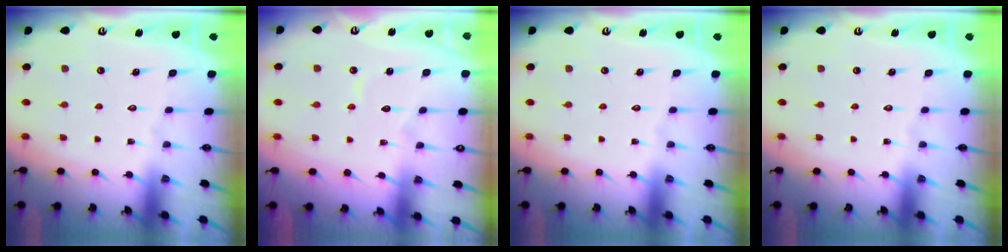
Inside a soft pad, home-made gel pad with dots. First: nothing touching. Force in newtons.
{"total": 5.6, "press": 5.6, "slide": 0.2}
{"total": 0.0}
{"total": 0.0}